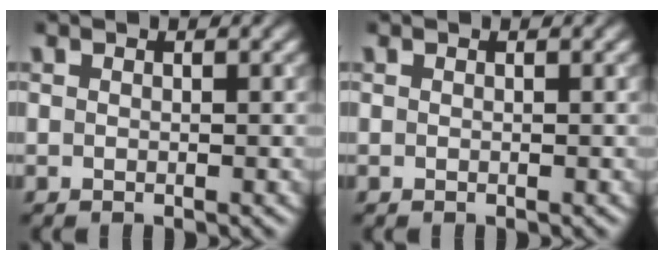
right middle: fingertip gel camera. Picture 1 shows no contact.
{"total": 0.0}